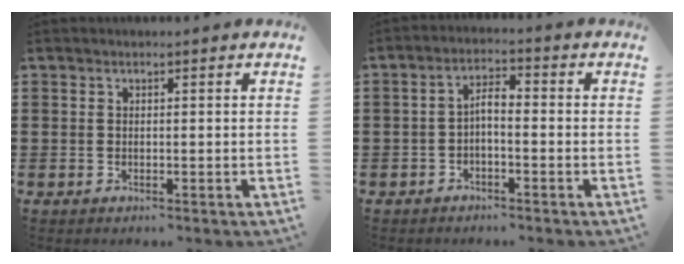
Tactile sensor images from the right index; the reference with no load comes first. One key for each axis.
{"total": 3.0, "fx": -1.1, "fy": 0.8, "fz": 2.7, "tx": -0.051, "ty": 0.009, "tz": -0.024}